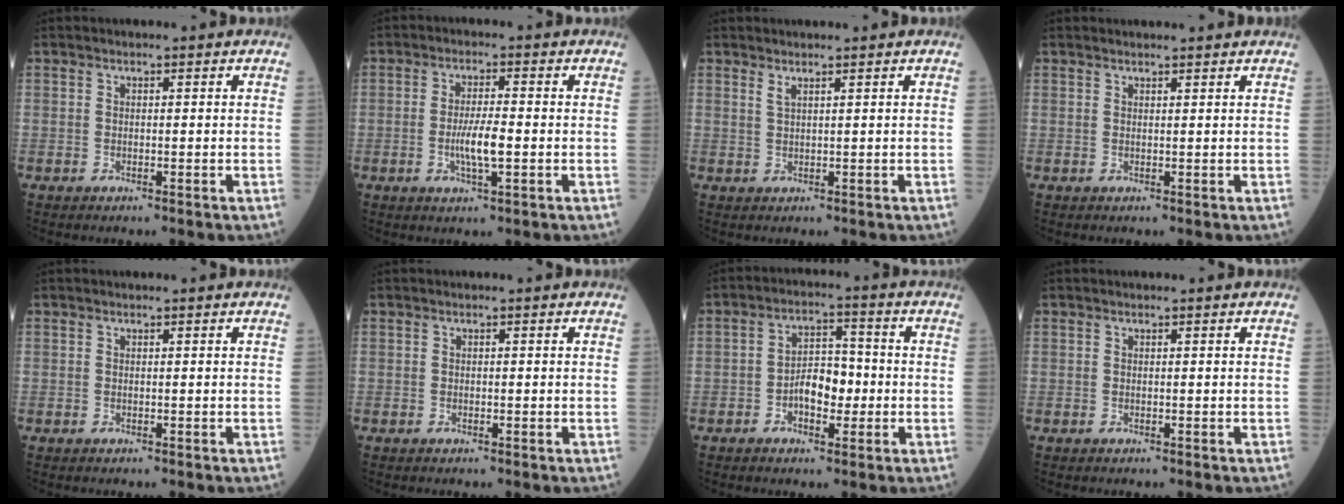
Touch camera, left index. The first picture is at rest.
{"total": 4.8, "force": [-0.9, 0.6, 4.7], "torque": [-0.094, -0.006, -0.017]}
{"total": 1.3, "force": [1.1, -0.2, 0.8], "torque": [-0.019, -0.005, 0.023]}
{"total": 3.3, "force": [3.2, 0.1, 0.8], "torque": [-0.013, 0.016, 0.039]}
{"total": 0.0}
{"total": 0.0}
{"total": 5.8, "force": [-1.5, 3.1, 4.8], "torque": [-0.086, 0.014, -0.027]}
{"total": 0.0}